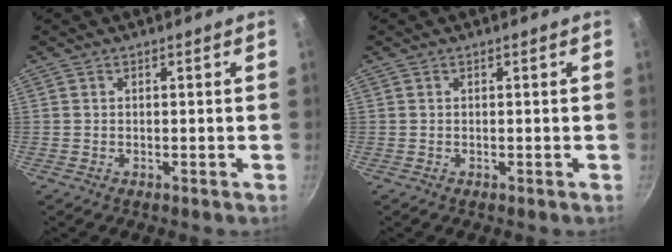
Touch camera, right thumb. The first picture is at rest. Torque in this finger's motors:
{"motor_torque": [-0.13, 0.06, 0.00, 0.00, 0.00]}